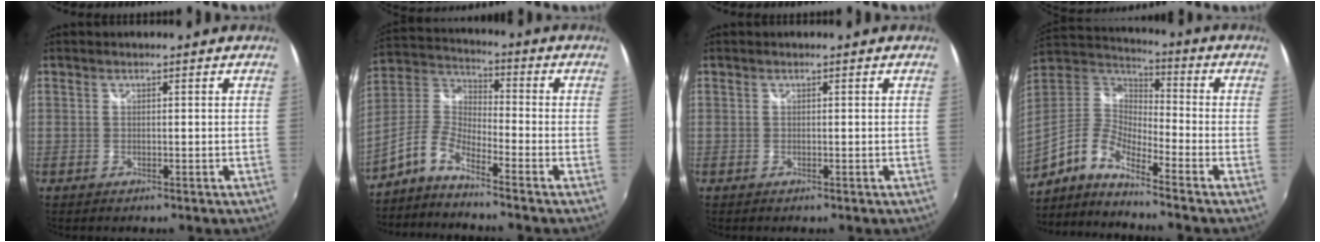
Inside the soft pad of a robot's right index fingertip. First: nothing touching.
{"total": 7.5, "force": [-5.6, 1.7, 4.7], "torque": [-0.112, 0.011, -0.124]}
{"total": 0.0}
{"total": 10.3, "force": [-6.6, 3.1, 7.3], "torque": [-0.133, -0.008, -0.138]}